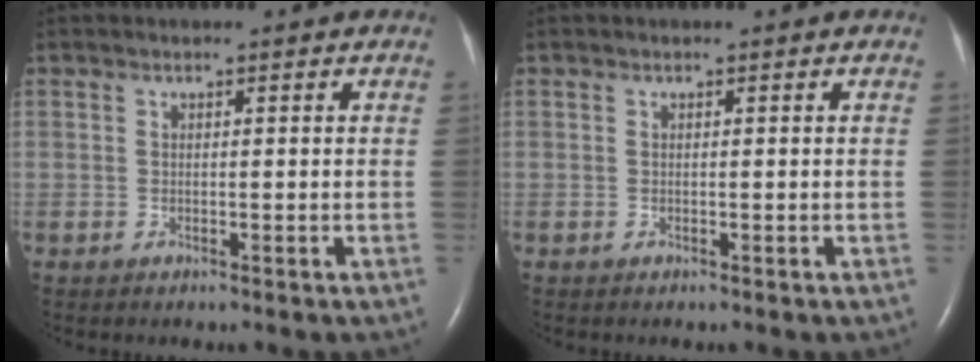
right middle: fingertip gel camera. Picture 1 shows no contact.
{"total": 0.0}